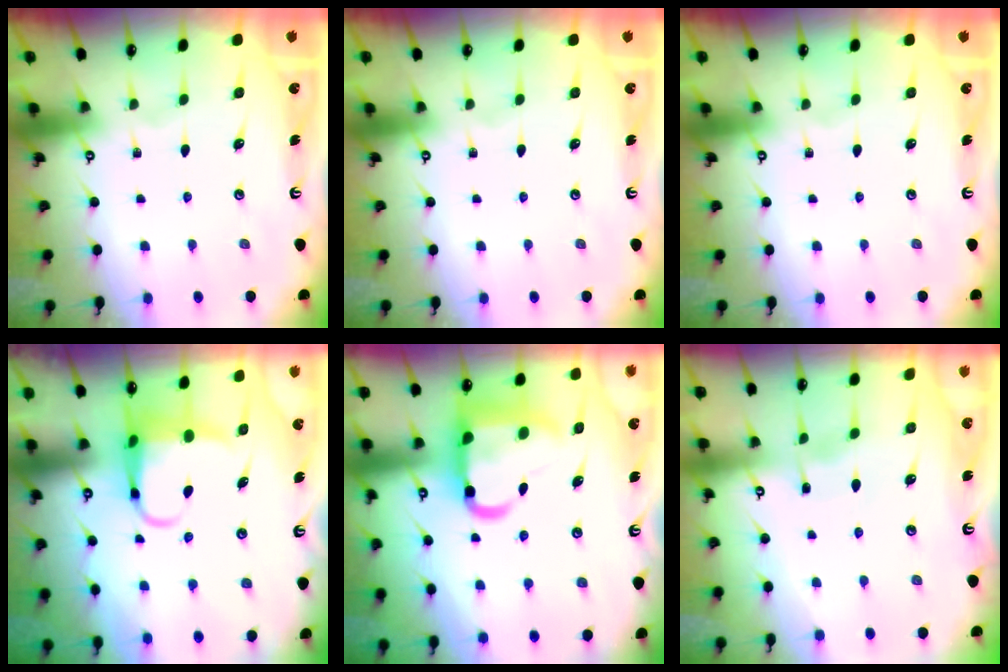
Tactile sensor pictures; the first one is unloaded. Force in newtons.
{"total": 0.0}
{"total": 0.0}
{"total": 6.1, "press": 6.1, "slide": 0.8}
{"total": 16.7, "press": 16.6, "slide": 2.0}
{"total": 4.0, "press": 3.9, "slide": 0.5}